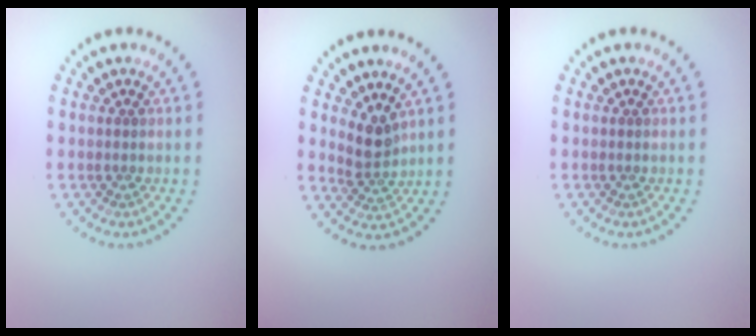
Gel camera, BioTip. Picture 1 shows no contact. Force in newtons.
{"total": 2.3, "press": 1.7, "slide": 1.5}
{"total": 0.0}